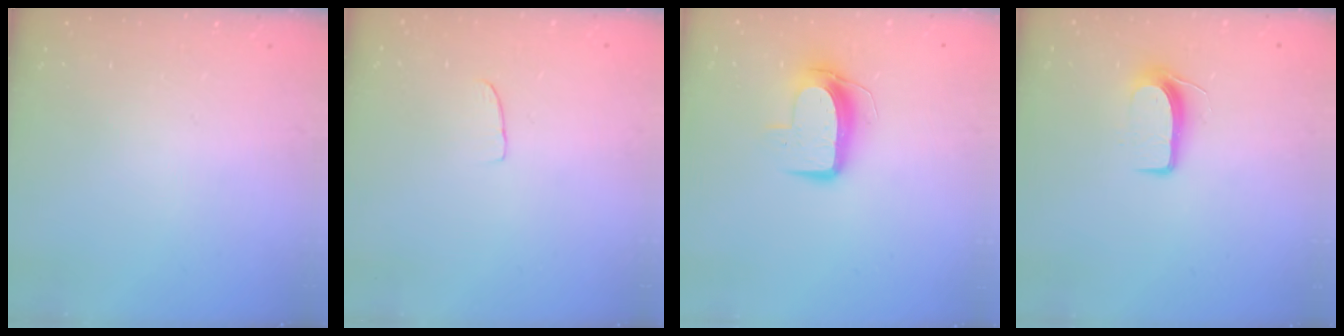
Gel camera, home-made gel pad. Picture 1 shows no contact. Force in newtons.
{"total": 2.6, "press": 2.6, "slide": 0.2}
{"total": 9.8, "press": 9.7, "slide": 1.0}
{"total": 7.9, "press": 7.9, "slide": 0.7}